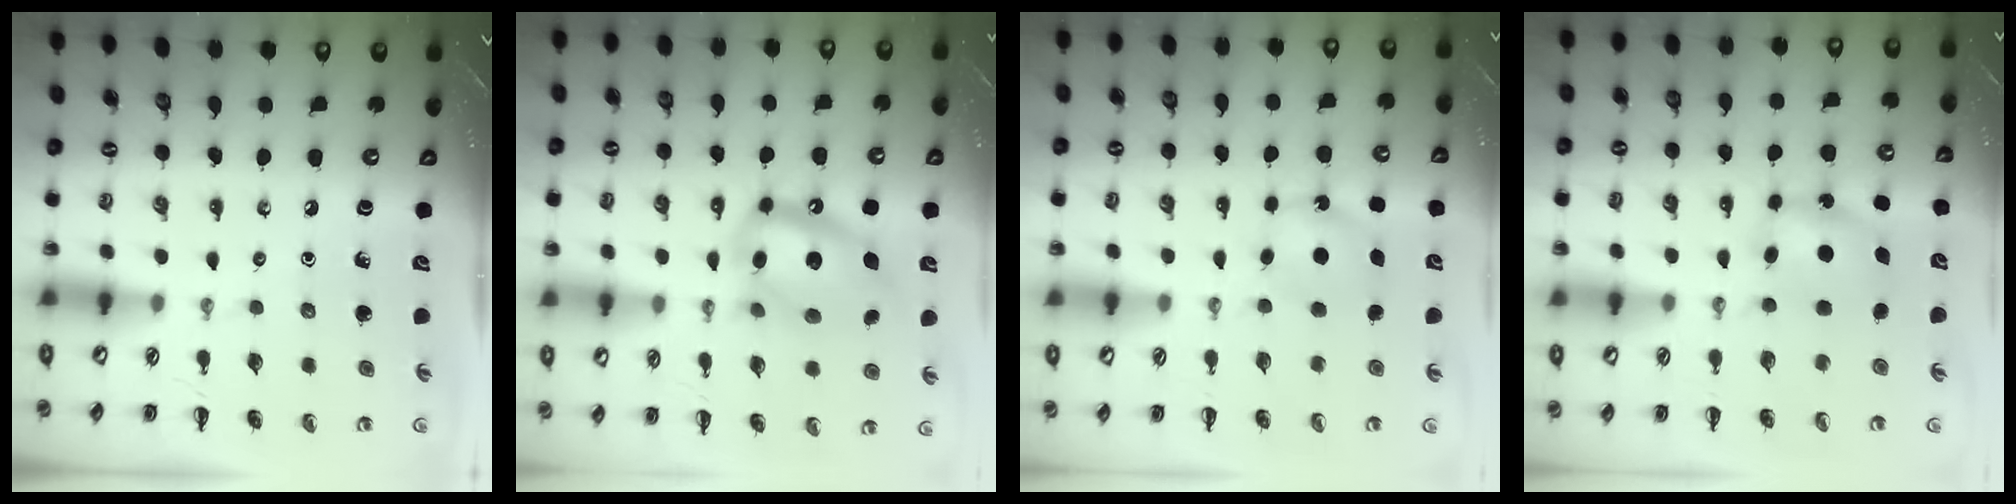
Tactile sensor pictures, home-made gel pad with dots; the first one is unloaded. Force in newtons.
{"total": 15.3, "press": 14.9, "slide": 3.3}
{"total": 6.1, "press": 5.9, "slide": 1.8}
{"total": 5.2, "press": 5.2, "slide": 0.8}